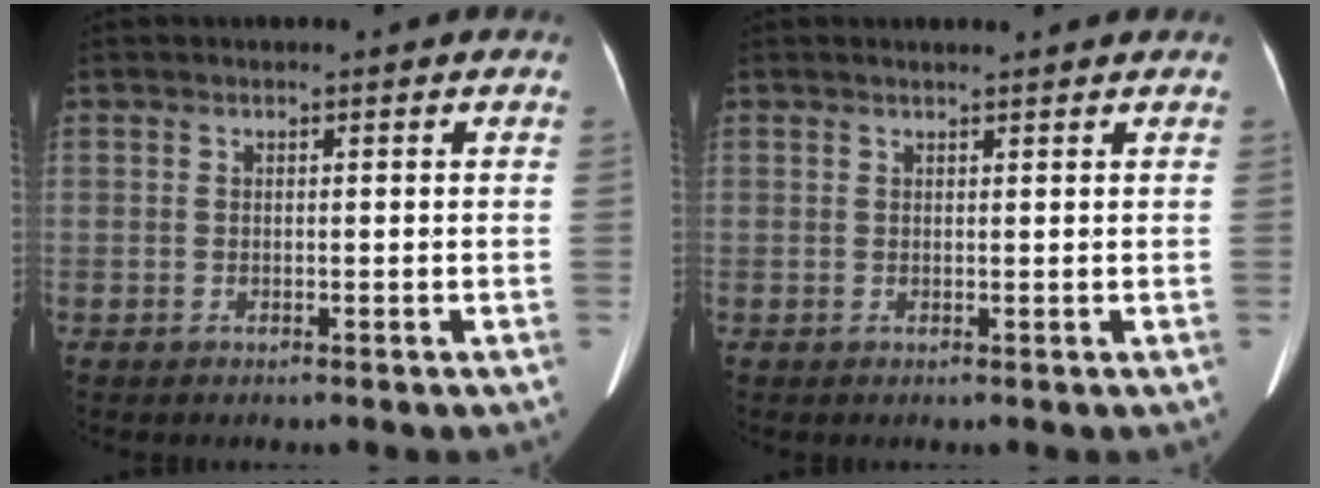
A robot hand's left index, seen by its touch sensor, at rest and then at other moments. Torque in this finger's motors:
{"motor_torque": [-0.11, -0.06, -0.09, 0.01]}